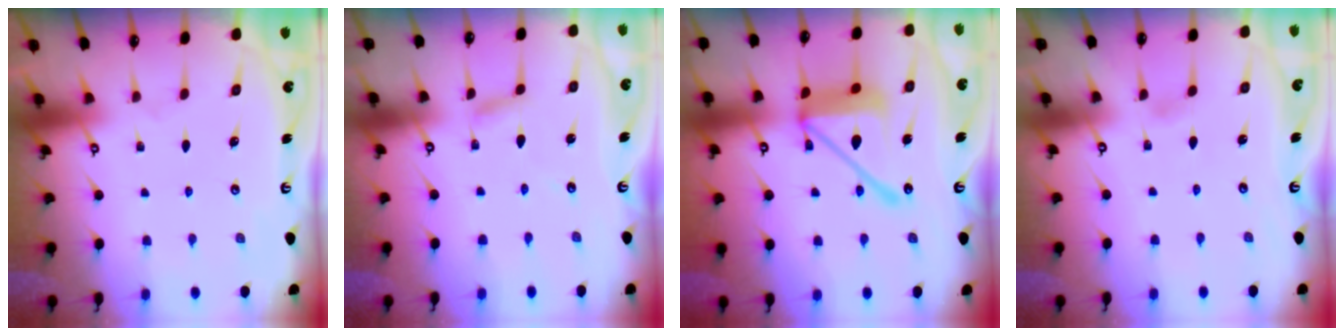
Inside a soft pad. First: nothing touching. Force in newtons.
{"total": 2.3, "press": 2.3, "slide": 0.1}
{"total": 16.8, "press": 16.7, "slide": 1.9}
{"total": 2.1, "press": 2.1, "slide": 0.3}